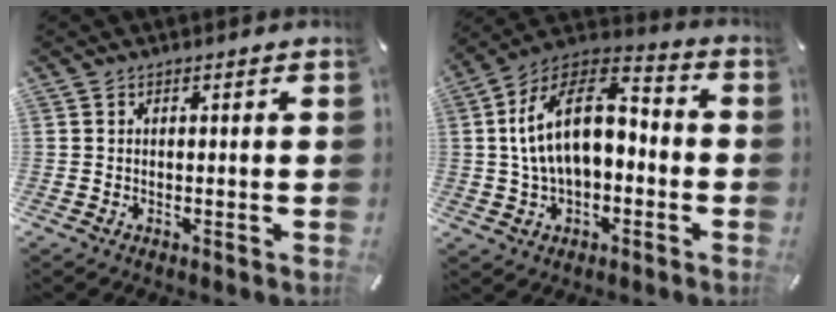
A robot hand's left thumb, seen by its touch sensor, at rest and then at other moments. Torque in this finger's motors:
{"motor_torque": [2.36, 2.63, 1.42, 0.23, 0.38]}